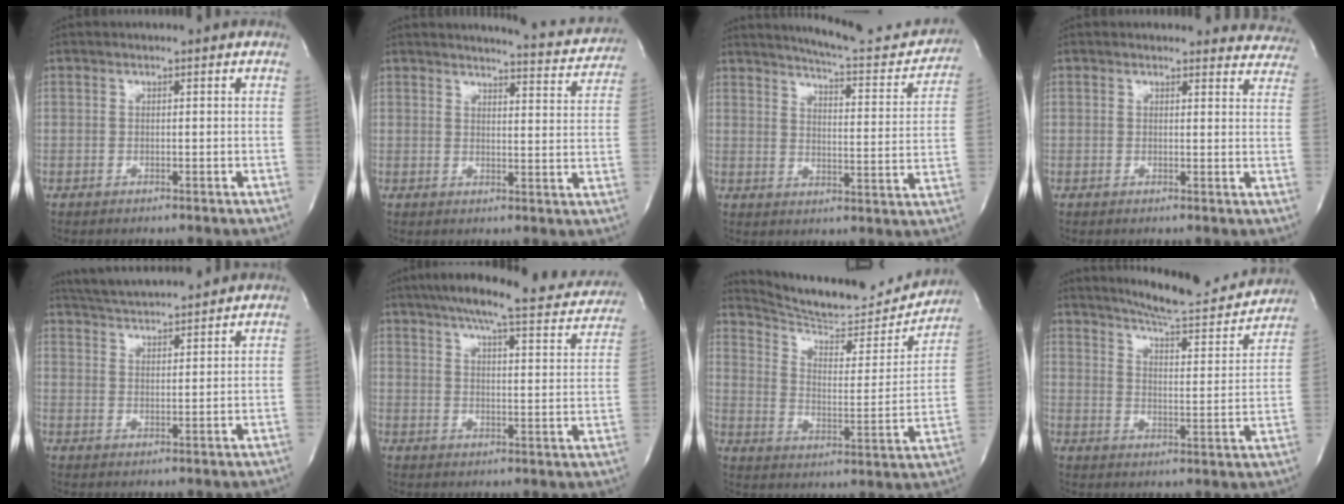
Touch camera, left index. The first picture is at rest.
{"total": 10.0, "force": [9.9, 1.0, 1.4], "torque": [-0.011, -0.041, 0.100]}
{"total": 15.1, "force": [14.4, 1.8, 4.3], "torque": [-0.054, -0.043, 0.176]}
{"total": 8.8, "force": [8.4, 2.6, -0.1], "torque": [0.045, -0.025, 0.051]}
{"total": 10.5, "force": [9.9, 0.3, 3.4], "torque": [-0.070, 0.022, 0.158]}
{"total": 22.9, "force": [19.8, 3.5, 10.9], "torque": [-0.158, -0.015, 0.239]}
{"total": 20.4, "force": [19.4, 3.1, 5.2], "torque": [-0.075, -0.043, 0.271]}
{"total": 17.3, "force": [16.2, 1.9, 5.9], "torque": [-0.088, -0.031, 0.215]}